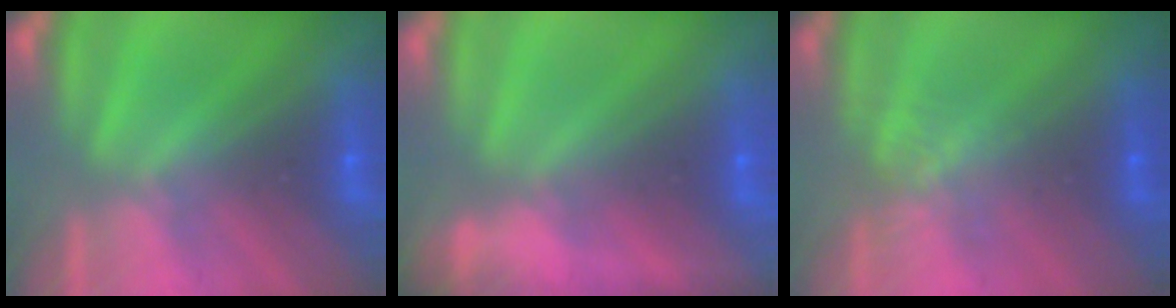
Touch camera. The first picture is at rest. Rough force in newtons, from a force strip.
{"total": 8.7}
{"total": 1.6}